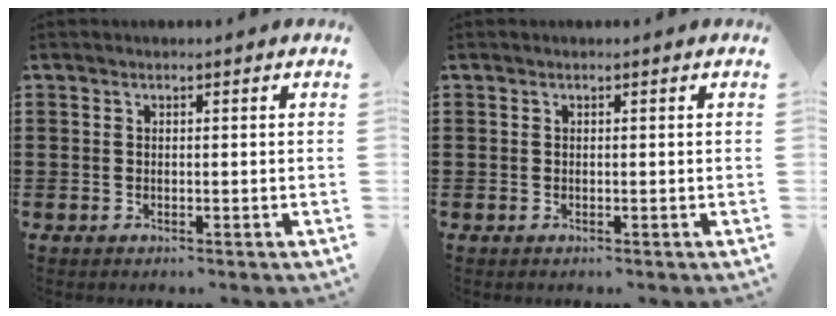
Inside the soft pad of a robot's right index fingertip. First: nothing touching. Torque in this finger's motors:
{"motor_torque": [-0.02, -0.02, 0.00, -0.01]}